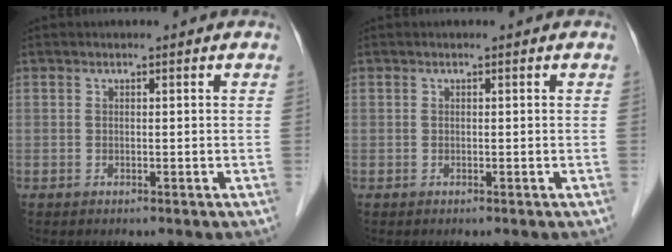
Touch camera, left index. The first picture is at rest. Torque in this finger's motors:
{"motor_torque": [0.00, 0.00, 0.00, 0.00]}